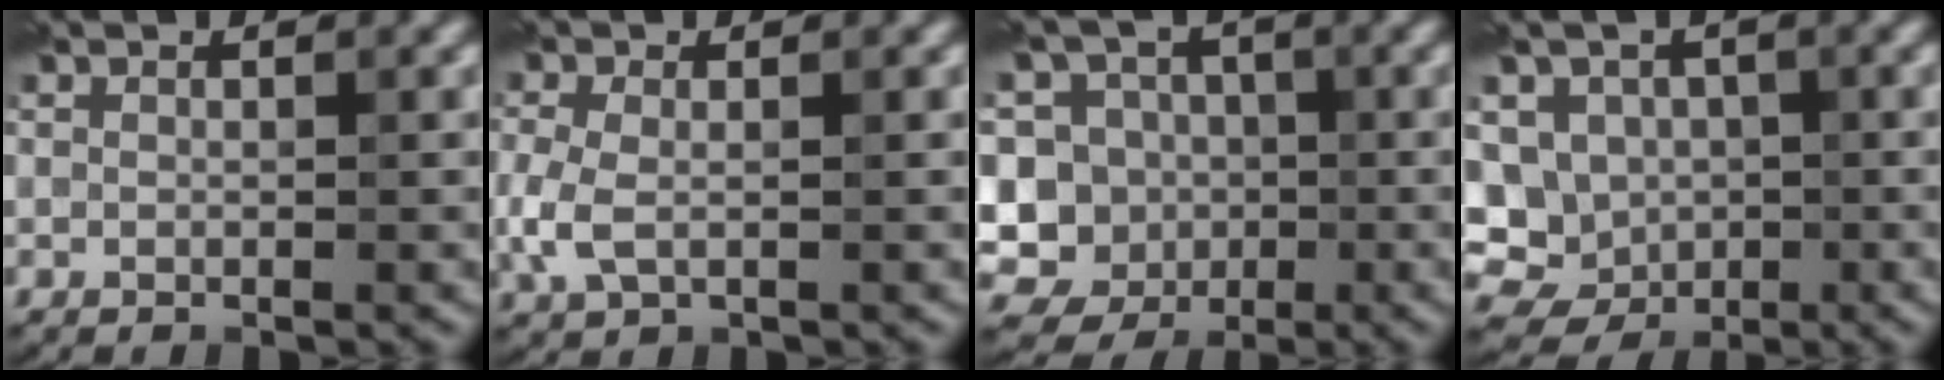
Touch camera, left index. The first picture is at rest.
{"total": 2.9, "force": [-0.4, 1.9, 2.2], "torque": [-0.058, -0.002, -0.009]}
{"total": 11.0, "force": [-1.0, 10.5, 3.1], "torque": [-0.087, 0.031, -0.047]}
{"total": 9.3, "force": [-0.6, 8.8, 3.0], "torque": [-0.052, 0.019, -0.038]}